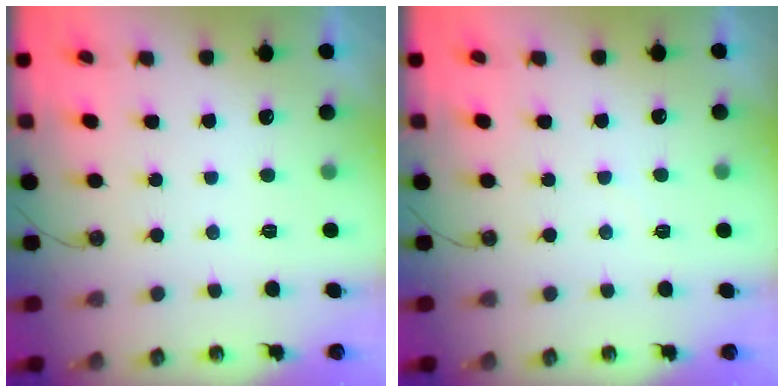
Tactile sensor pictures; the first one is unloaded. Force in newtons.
{"total": 3.4, "press": 3.4, "slide": 0.4}